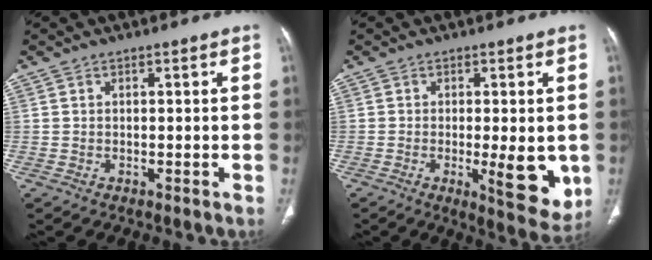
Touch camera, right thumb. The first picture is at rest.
{"total": 9.9, "force": [-1.7, 3.1, 9.2], "torque": [-0.113, -0.020, -0.014]}